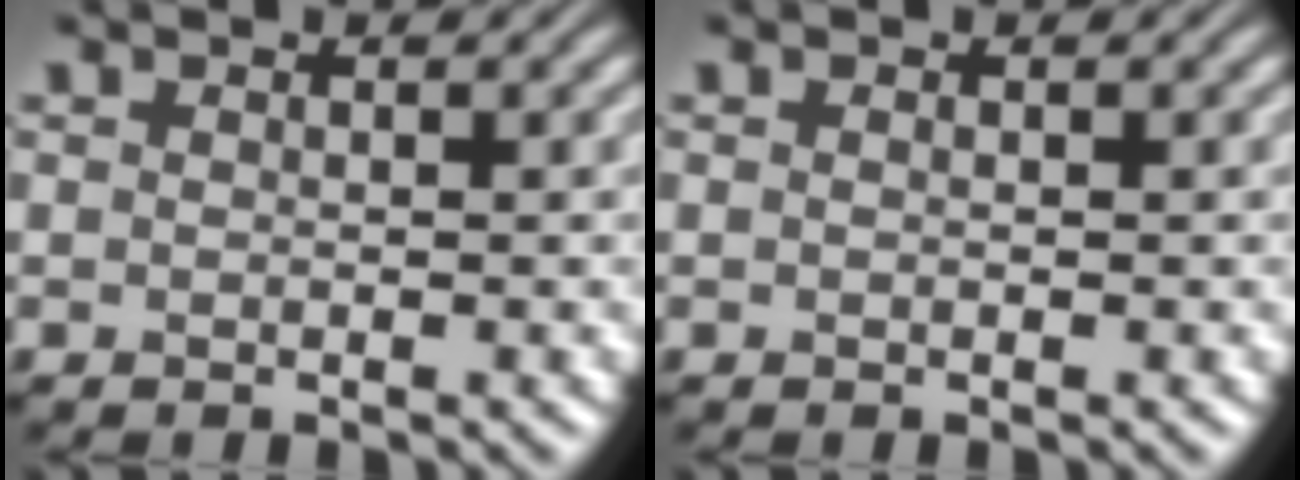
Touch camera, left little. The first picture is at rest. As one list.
[{"total": 0.0}]